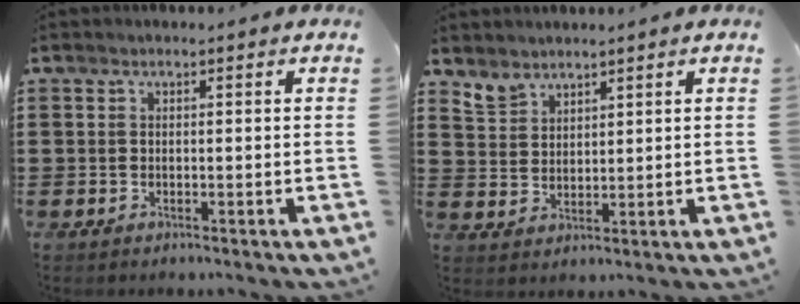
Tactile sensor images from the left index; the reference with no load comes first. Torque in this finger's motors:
{"motor_torque": [0.90, -1.24, 0.13, 0.03]}